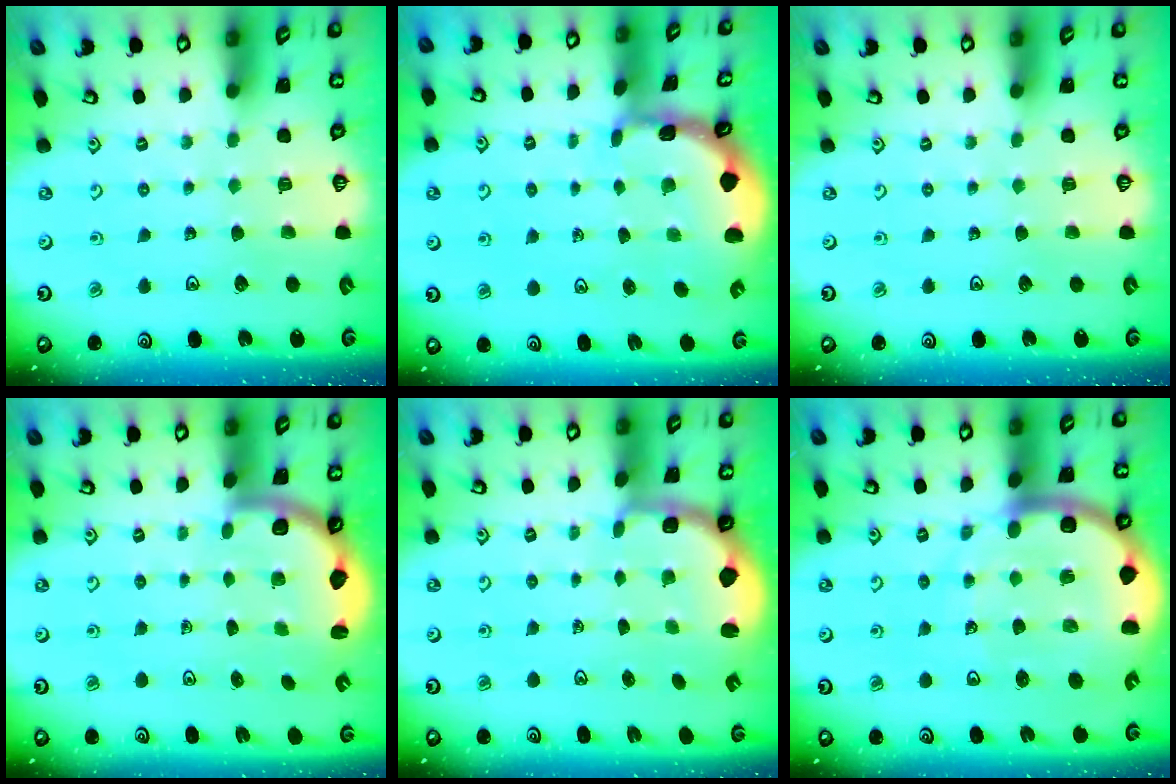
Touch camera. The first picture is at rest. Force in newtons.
{"total": 2.6, "press": 2.6, "slide": 0.3}
{"total": 0.0}
{"total": 2.5, "press": 2.4, "slide": 0.7}
{"total": 2.4, "press": 1.2, "slide": 2.1}
{"total": 14.5, "press": 14.0, "slide": 3.5}